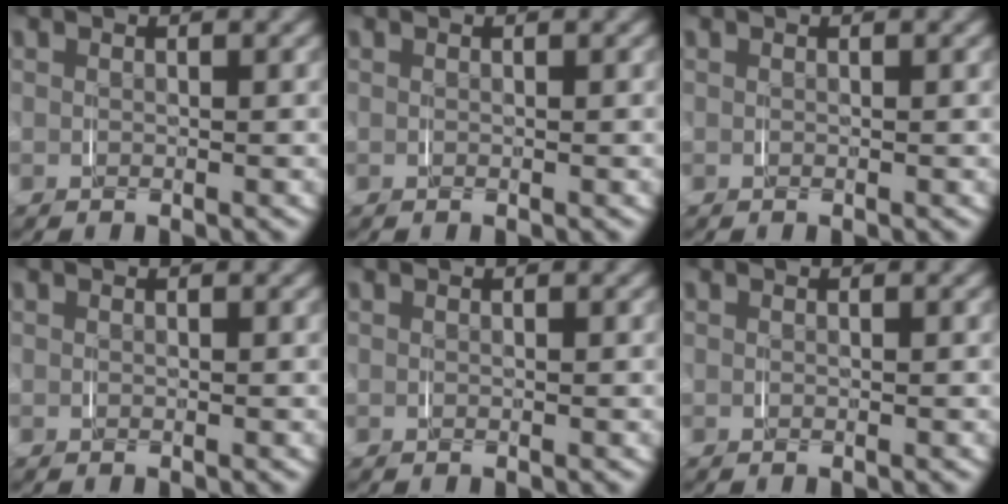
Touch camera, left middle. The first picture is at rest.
{"total": 0.0}
{"total": 0.0}
{"total": 0.0}
{"total": 0.0}
{"total": 0.0}